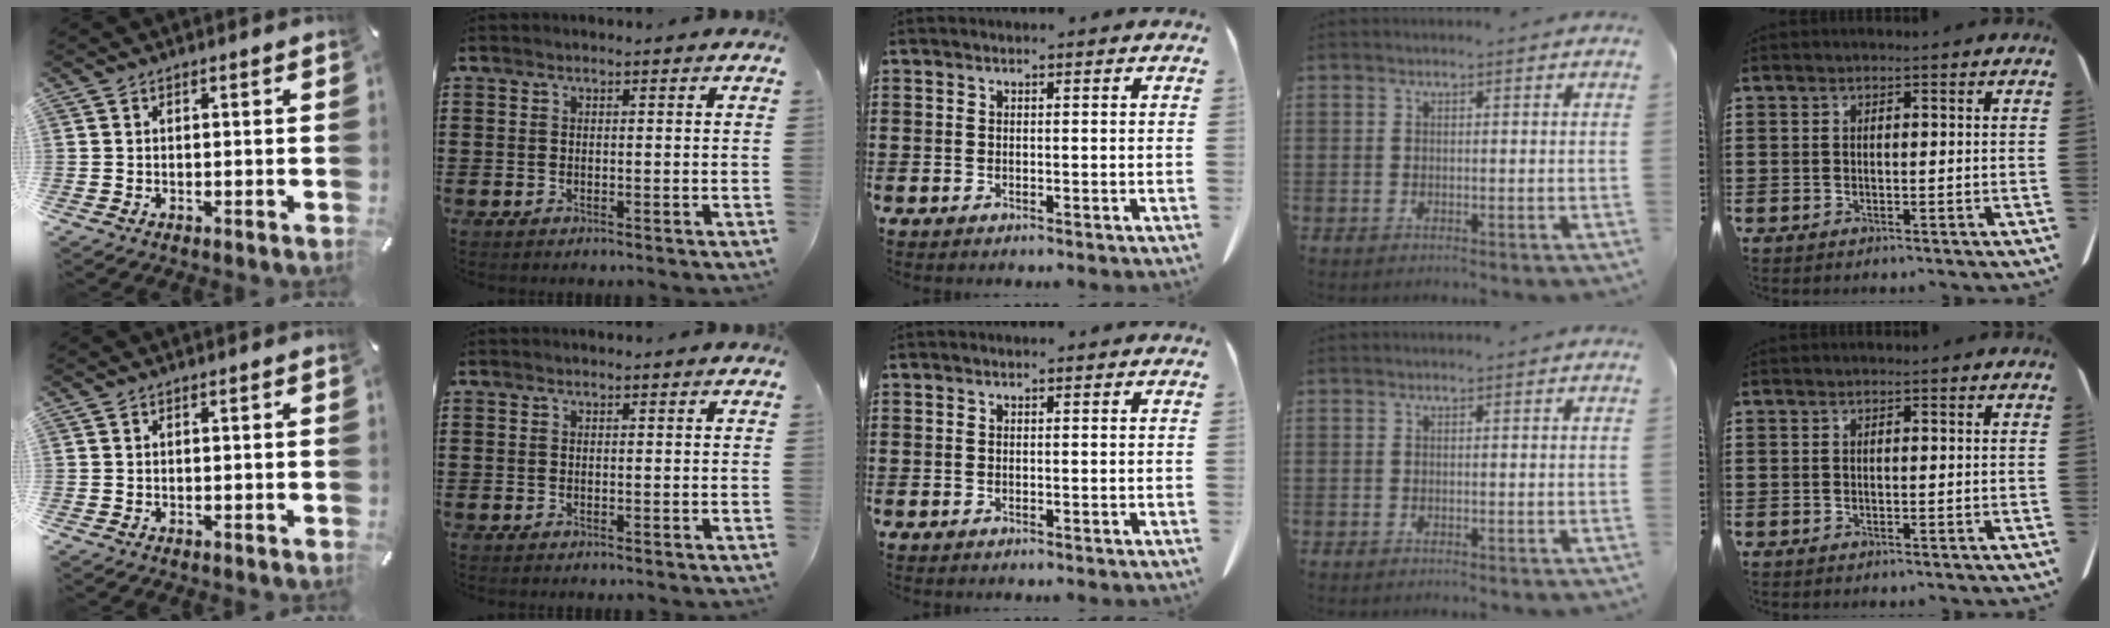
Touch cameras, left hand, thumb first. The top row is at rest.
{}